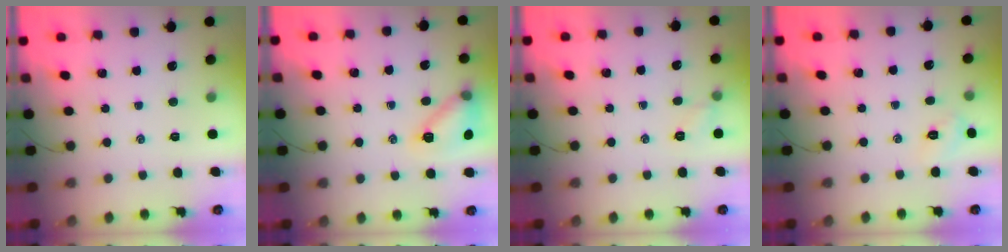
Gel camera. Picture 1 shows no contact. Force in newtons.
{"total": 12.4, "press": 12.4, "slide": 0.4}
{"total": 5.7, "press": 5.5, "slide": 1.4}
{"total": 3.4, "press": 3.2, "slide": 1.1}